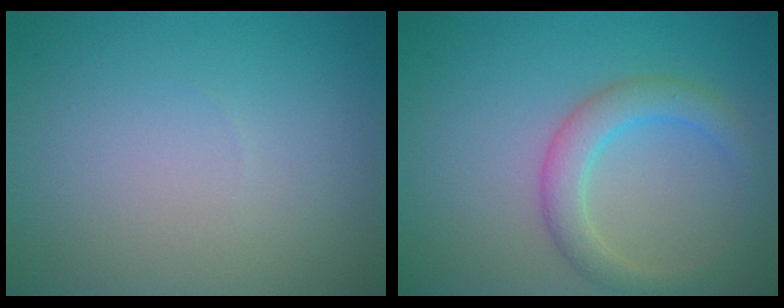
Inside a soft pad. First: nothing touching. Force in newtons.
{"total": 3.4, "press": 3.4, "slide": 0.1}